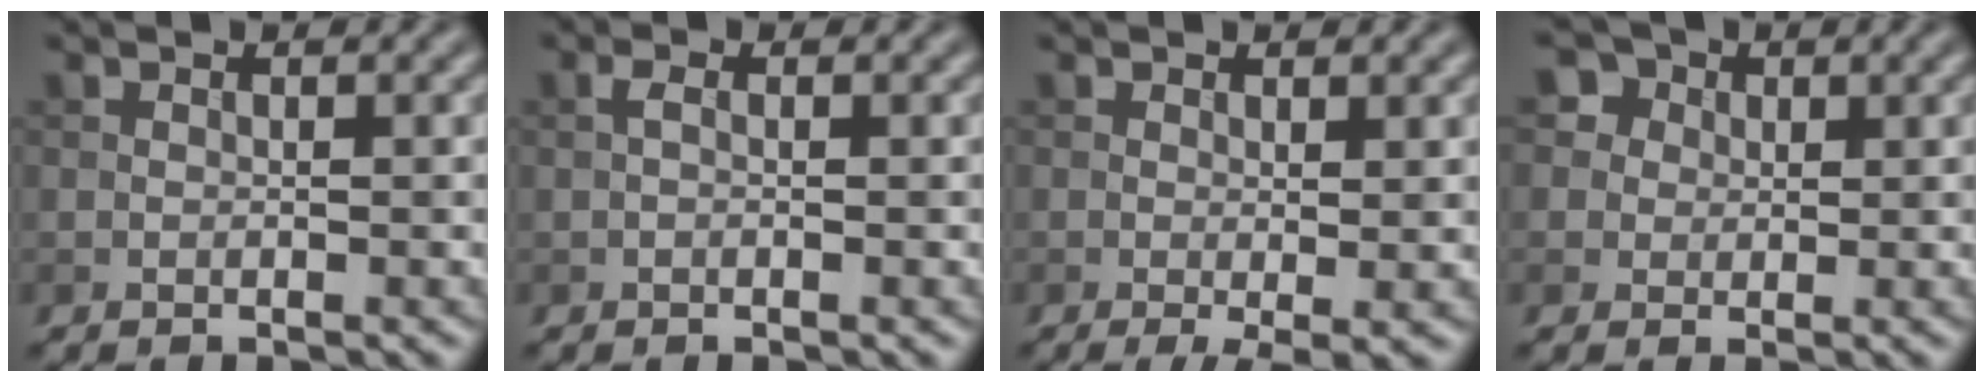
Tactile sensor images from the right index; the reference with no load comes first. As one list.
[{"total": 0.9, "force": [-0.1, 0.4, 0.8], "torque": [-0.017, 0.002, -0.004]}, {"total": 2.1, "force": [-0.2, 0.3, 2.0], "torque": [-0.033, -0.012, -0.003]}, {"total": 4.5, "force": [2.3, 3.6, 1.5], "torque": [-0.029, 0.008, 0.029]}]